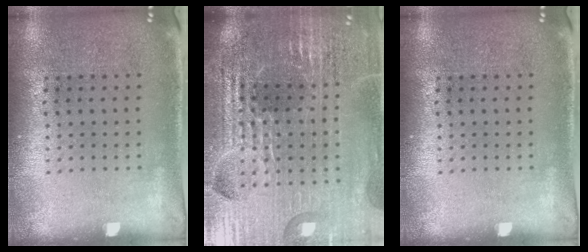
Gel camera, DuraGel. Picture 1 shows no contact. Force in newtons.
{"total": 5.6, "press": 5.0, "slide": 2.4}
{"total": 0.0}